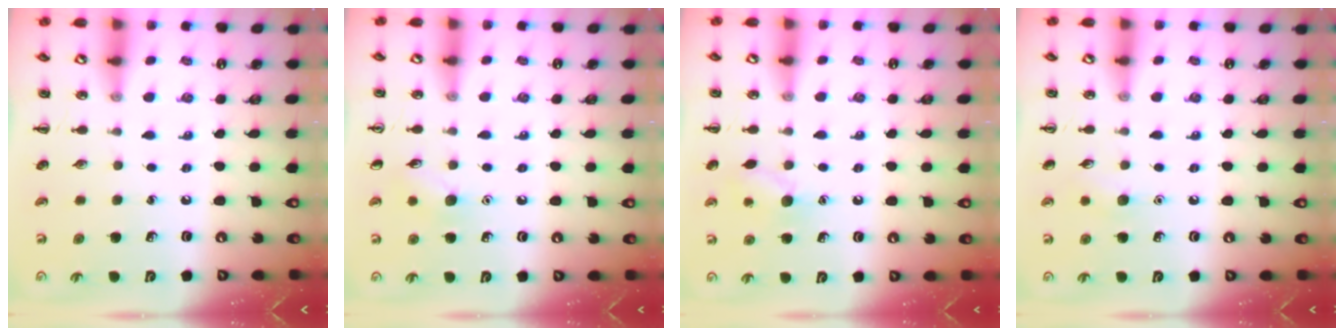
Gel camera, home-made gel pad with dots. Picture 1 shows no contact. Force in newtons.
{"total": 6.8, "press": 6.6, "slide": 1.7}
{"total": 8.0, "press": 7.9, "slide": 1.4}
{"total": 5.0, "press": 4.9, "slide": 1.3}